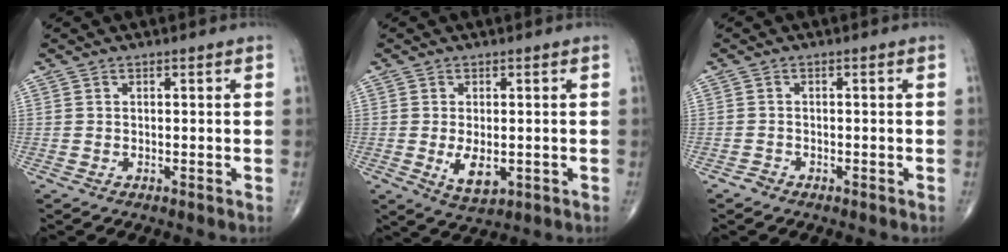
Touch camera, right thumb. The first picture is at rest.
{"total": 5.2, "force": [-0.9, 2.8, 4.3], "torque": [-0.068, -0.011, -0.007]}
{"total": 1.0, "force": [-0.8, 0.6, 0.0], "torque": [0.001, 0.003, -0.022]}